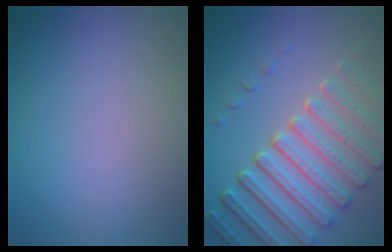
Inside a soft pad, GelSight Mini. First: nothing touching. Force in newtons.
{"total": 7.5, "press": 5.7, "slide": 4.9}